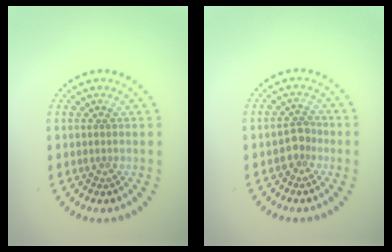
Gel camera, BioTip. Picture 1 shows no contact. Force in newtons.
{"total": 1.8, "press": 1.4, "slide": 1.0}